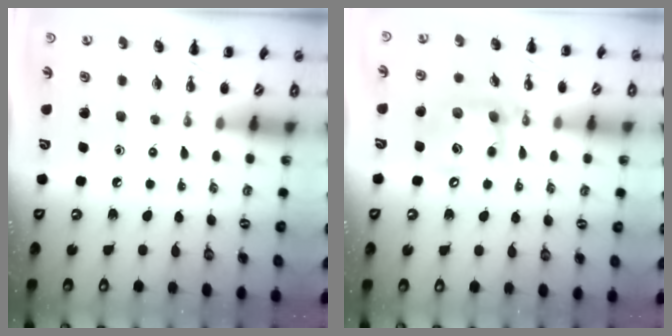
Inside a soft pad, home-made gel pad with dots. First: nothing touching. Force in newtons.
{"total": 13.4, "press": 13.2, "slide": 2.3}